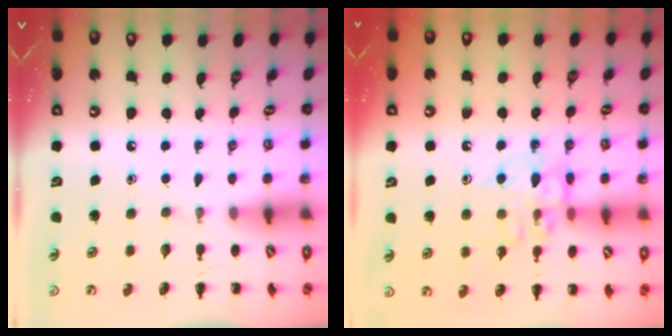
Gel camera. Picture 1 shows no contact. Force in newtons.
{"total": 12.5, "press": 12.4, "slide": 1.1}